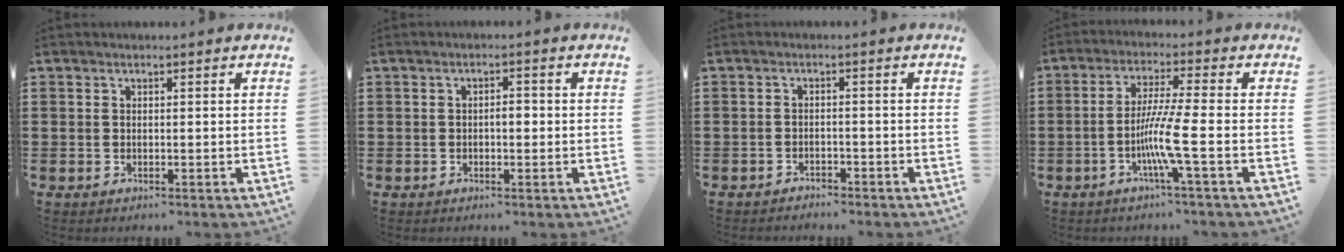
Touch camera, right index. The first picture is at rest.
{"total": 2.0, "force": [-0.4, 0.8, 1.8], "torque": [-0.034, 0.003, -0.008]}
{"total": 1.8, "force": [-1.8, 0.2, -0.1], "torque": [-0.006, 0.000, -0.039]}
{"total": 7.2, "force": [-2.3, -0.6, 6.8], "torque": [-0.136, -0.016, -0.048]}